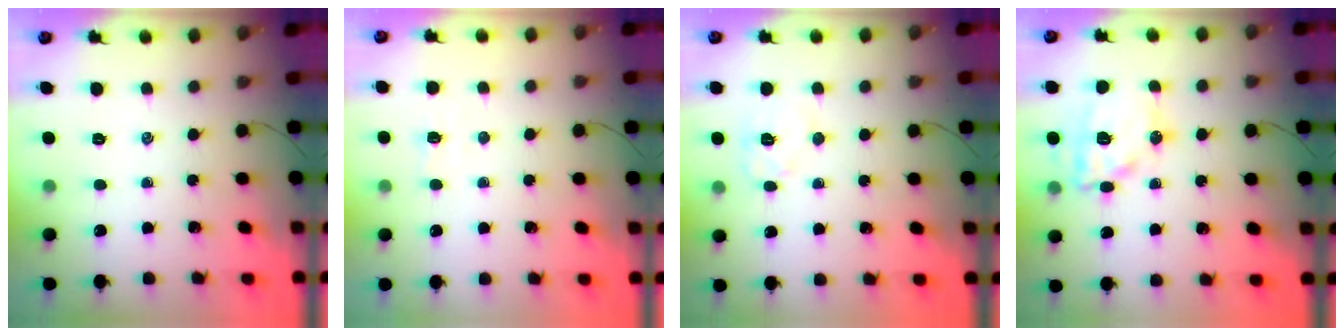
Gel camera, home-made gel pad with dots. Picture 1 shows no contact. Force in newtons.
{"total": 1.6, "press": 1.6, "slide": 0.5}
{"total": 6.3, "press": 6.3, "slide": 0.3}
{"total": 14.7, "press": 14.6, "slide": 1.8}